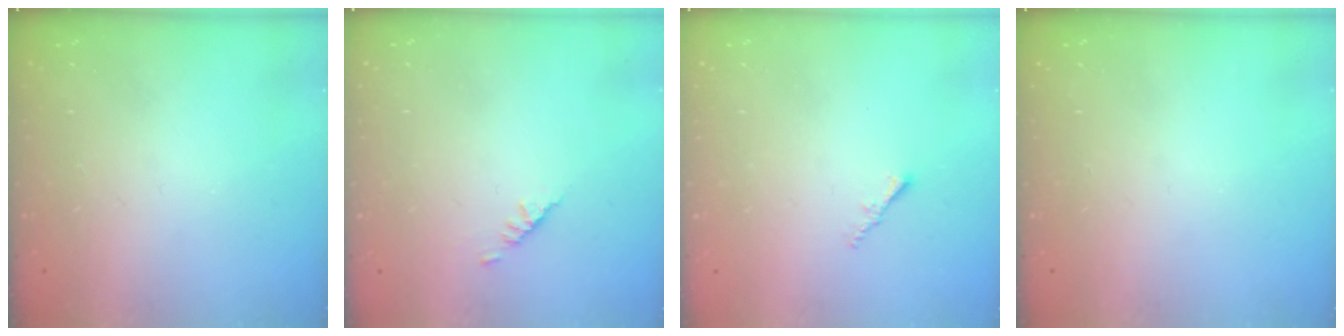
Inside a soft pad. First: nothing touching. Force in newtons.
{"total": 1.9, "press": 1.8, "slide": 0.5}
{"total": 1.0, "press": 1.0, "slide": 0.4}
{"total": 0.0}